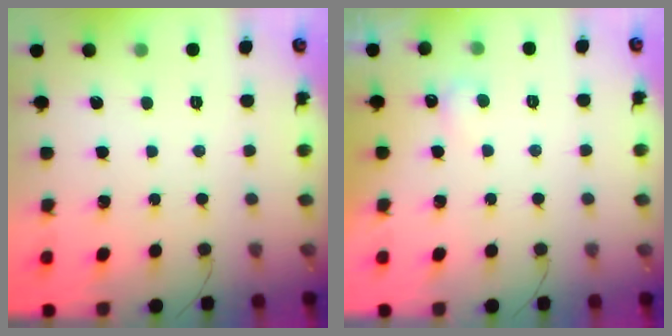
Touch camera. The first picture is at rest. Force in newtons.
{"total": 2.5, "press": 2.4, "slide": 0.5}